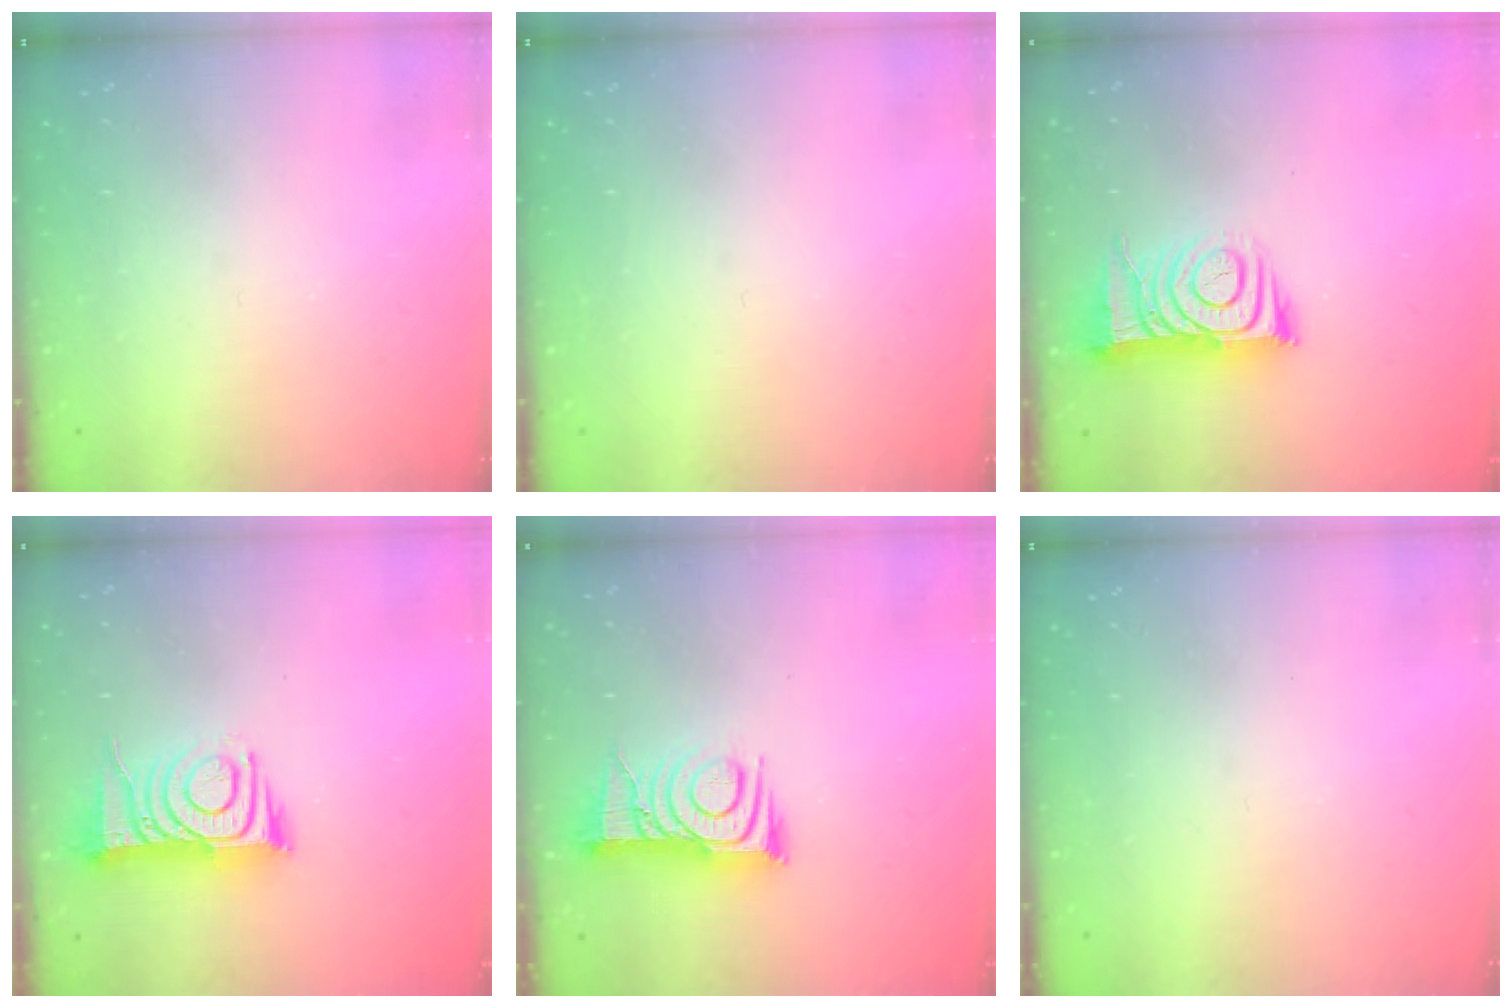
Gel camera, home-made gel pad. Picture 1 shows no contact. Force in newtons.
{"total": 0.0}
{"total": 10.9, "press": 10.8, "slide": 1.1}
{"total": 11.2, "press": 11.2, "slide": 1.2}
{"total": 9.8, "press": 9.8, "slide": 0.6}
{"total": 0.0}